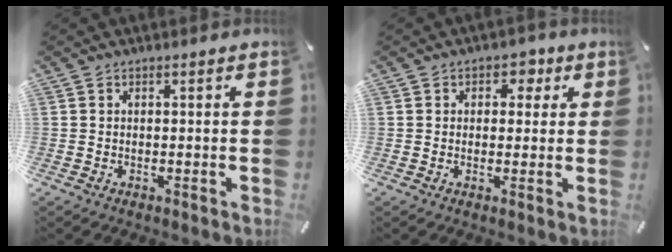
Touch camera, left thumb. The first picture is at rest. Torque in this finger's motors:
{"motor_torque": [-0.02, -0.09, 0.10, 0.13, 0.00]}